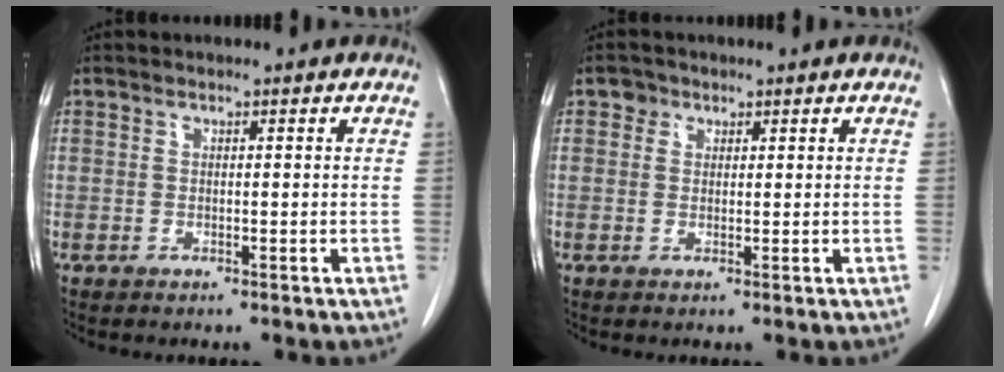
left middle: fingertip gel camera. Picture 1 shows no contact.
{"total": 1.6, "force": [0.8, 1.3, 0.3], "torque": [0.003, 0.001, 0.010]}